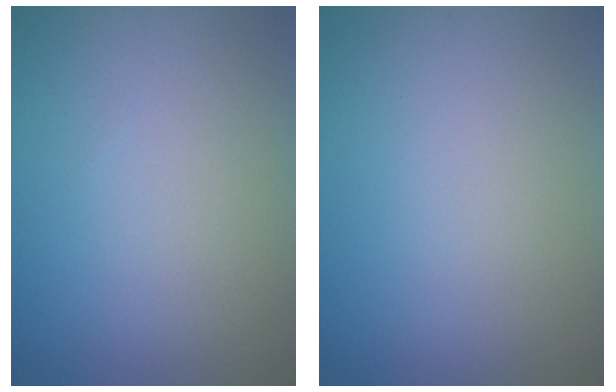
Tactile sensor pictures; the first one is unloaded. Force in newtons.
{"total": 0.0}